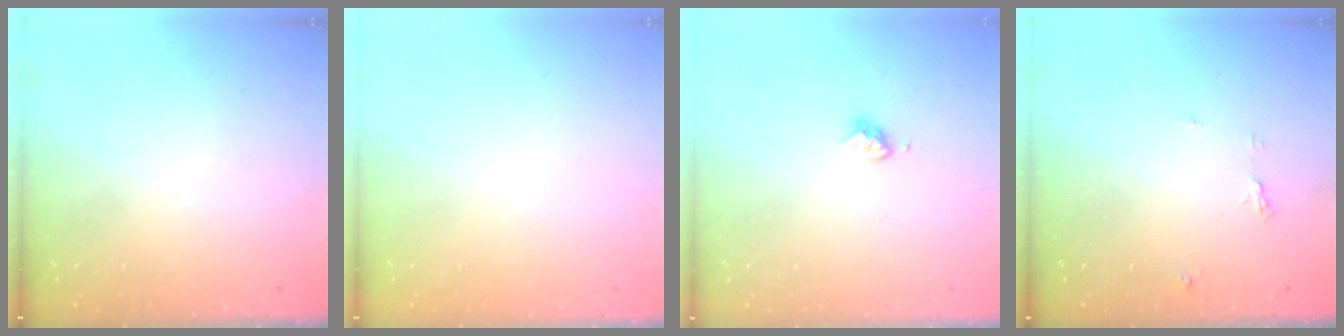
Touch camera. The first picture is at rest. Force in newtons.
{"total": 0.0}
{"total": 3.6, "press": 3.5, "slide": 0.7}
{"total": 4.3, "press": 4.3, "slide": 0.4}